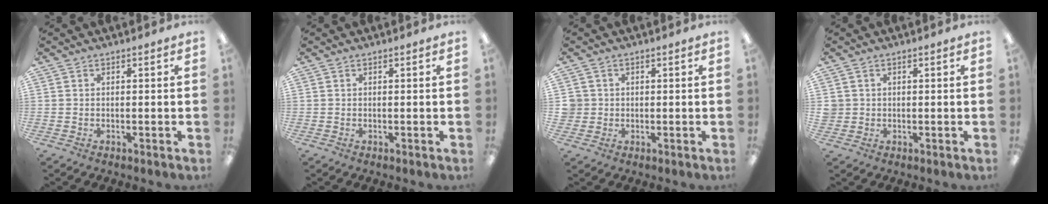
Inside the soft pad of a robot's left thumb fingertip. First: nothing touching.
{"total": 0.0}
{"total": 2.8, "force": [0.3, 2.7, 0.3], "torque": [-0.004, 0.001, 0.004]}
{"total": 1.9, "force": [0.4, 1.8, 0.2], "torque": [-0.006, 0.003, 0.006]}